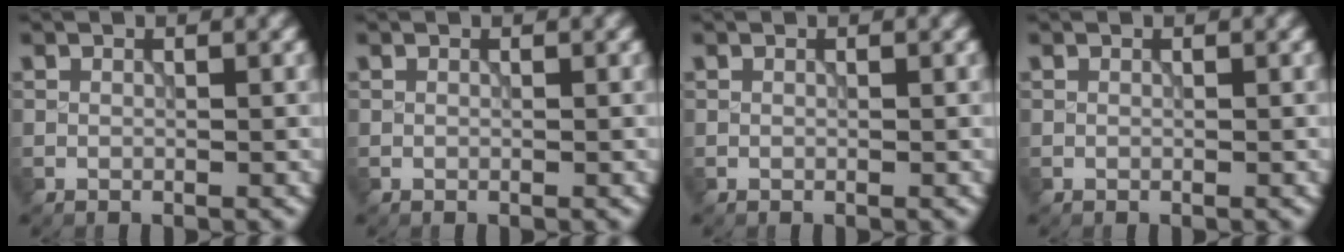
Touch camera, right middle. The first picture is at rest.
{"total": 0.0}
{"total": 0.0}
{"total": 0.0}